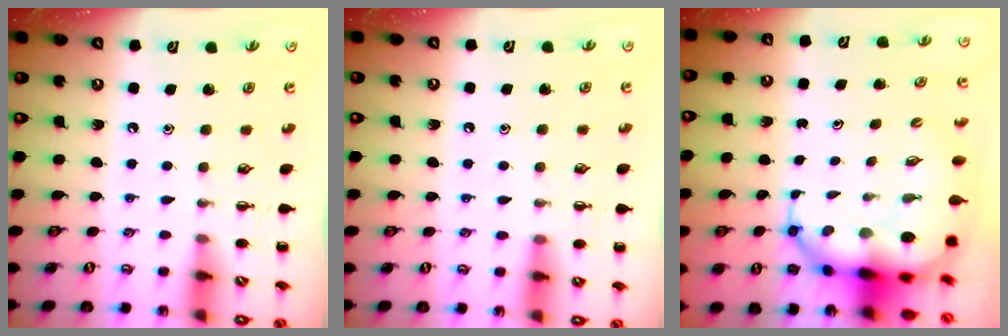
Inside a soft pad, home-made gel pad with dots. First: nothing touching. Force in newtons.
{"total": 6.4, "press": 6.0, "slide": 2.2}
{"total": 11.3, "press": 10.9, "slide": 3.2}